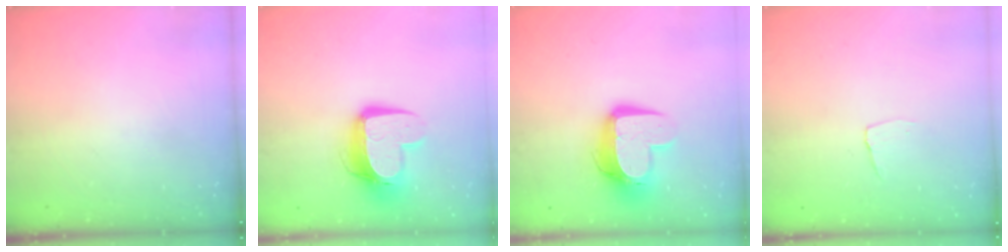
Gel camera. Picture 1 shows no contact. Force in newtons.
{"total": 13.9, "press": 13.8, "slide": 1.4}
{"total": 12.9, "press": 12.9, "slide": 1.1}
{"total": 3.6, "press": 3.6, "slide": 0.3}